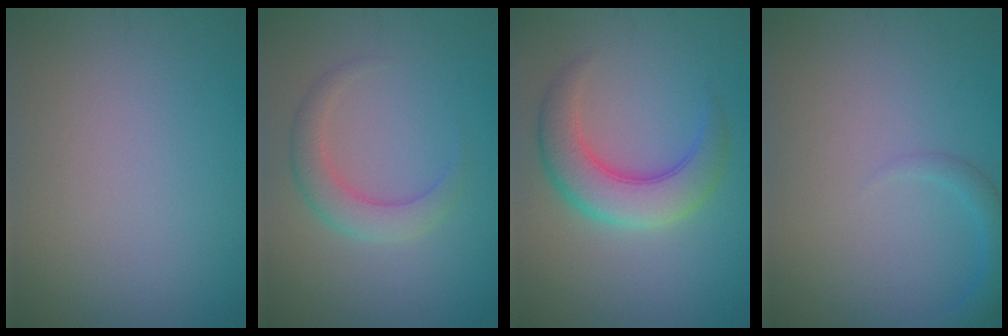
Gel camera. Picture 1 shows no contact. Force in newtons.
{"total": 2.8, "press": 2.8, "slide": 0.2}
{"total": 5.7, "press": 5.7, "slide": 0.1}
{"total": 1.8, "press": 1.8, "slide": 0.2}